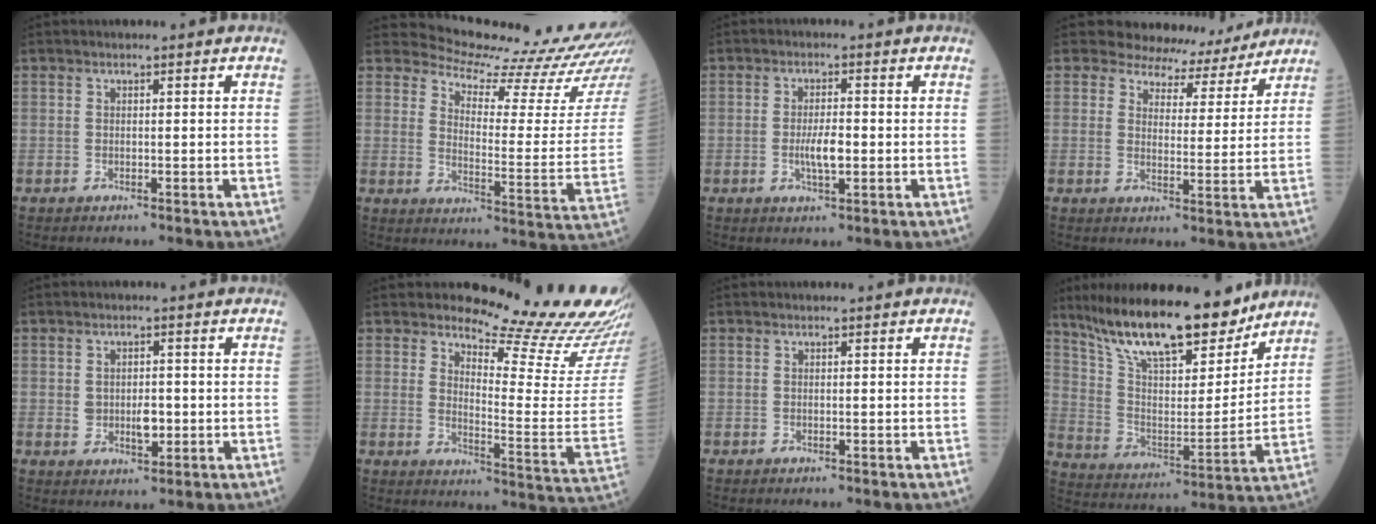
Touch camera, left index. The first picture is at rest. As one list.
[{"total": 16.4, "force": [16.1, -1.3, 2.4], "torque": [-0.036, -0.130, 0.193]}, {"total": 3.7, "force": [-0.7, 1.0, 3.5], "torque": [-0.063, -0.002, -0.012]}, {"total": 8.3, "force": [7.8, 2.6, -0.4], "torque": [0.020, -0.008, 0.092]}, {"total": 3.4, "force": [-0.3, 2.1, 2.6], "torque": [-0.035, 0.000, 0.002]}, {"total": 17.4, "force": [16.7, 0.3, 4.9], "torque": [-0.064, -0.126, 0.189]}, {"total": 0.0}, {"total": 20.6, "force": [16.7, 5.0, 11.0], "torque": [-0.182, -0.002, 0.285]}]